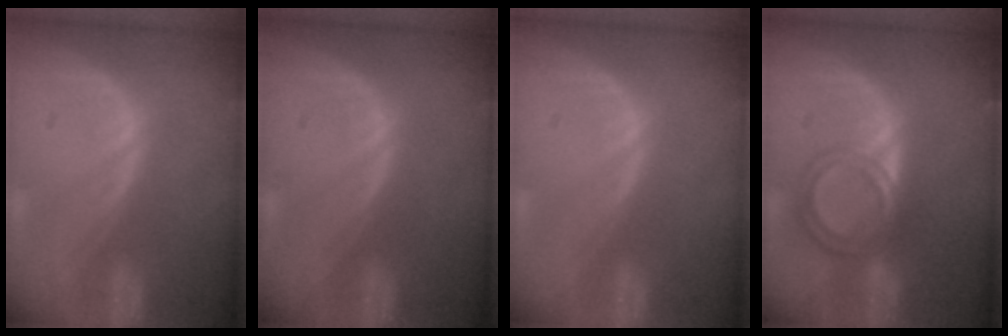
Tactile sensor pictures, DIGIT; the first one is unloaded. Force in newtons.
{"total": 0.0}
{"total": 0.0}
{"total": 6.4, "press": 5.4, "slide": 3.4}